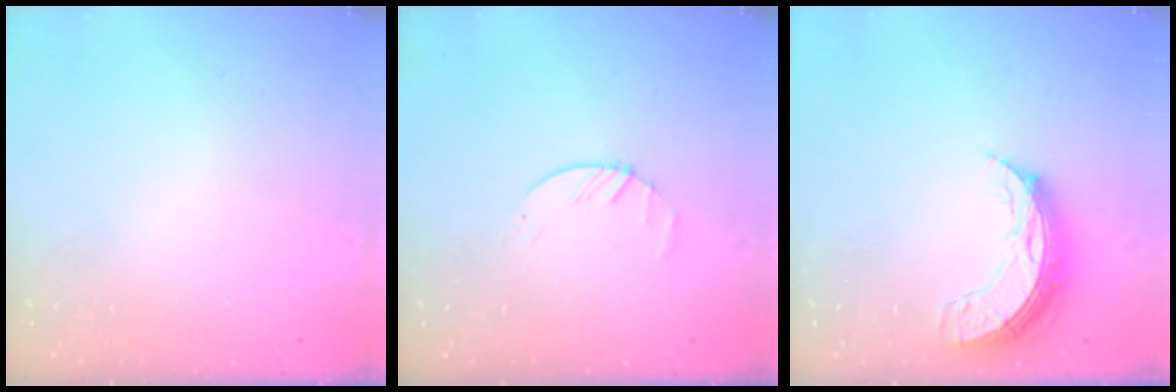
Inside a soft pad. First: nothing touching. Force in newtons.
{"total": 2.2, "press": 2.2, "slide": 0.3}
{"total": 8.6, "press": 8.6, "slide": 0.7}